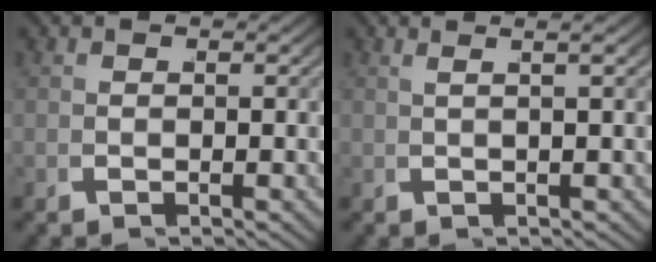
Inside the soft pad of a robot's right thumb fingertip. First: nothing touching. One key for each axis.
{"total": 2.6, "fx": 1.5, "fy": 0.1, "fz": 2.1, "tx": -0.029, "ty": 0.016, "tz": 0.021}